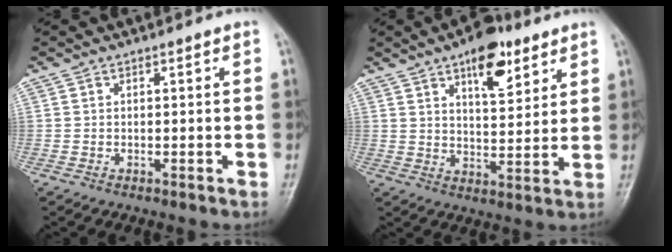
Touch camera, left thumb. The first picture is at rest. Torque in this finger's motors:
{"motor_torque": [1.64, 1.03, 1.35, -1.04, 0.11]}